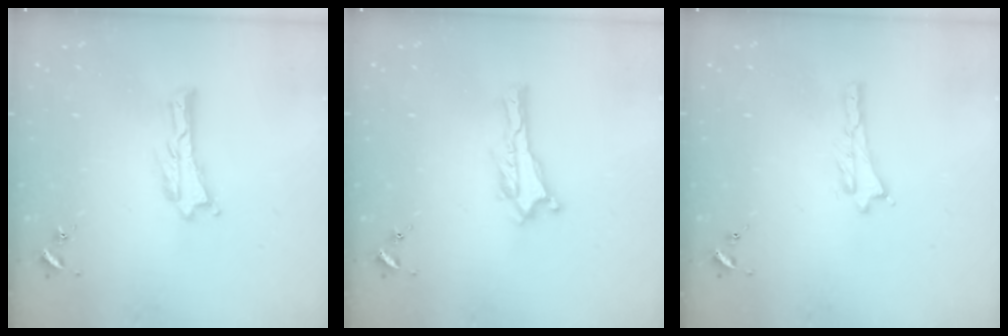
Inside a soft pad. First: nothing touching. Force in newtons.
{"total": 0.0}
{"total": 0.0}